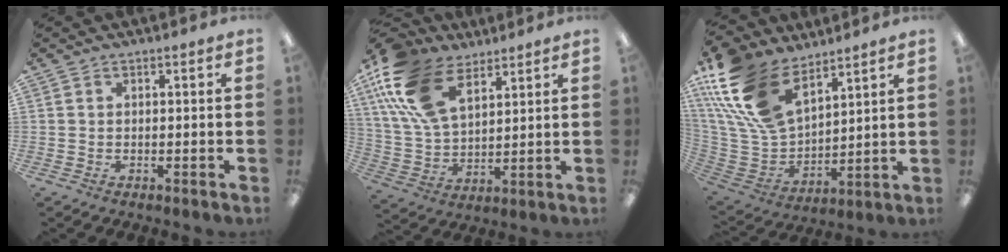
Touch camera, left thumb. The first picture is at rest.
{"total": 19.7, "force": [10.2, 10.9, 12.8], "torque": [-0.286, -0.023, 0.186]}
{"total": 21.1, "force": [12.7, 11.4, 12.4], "torque": [-0.302, -0.059, 0.236]}